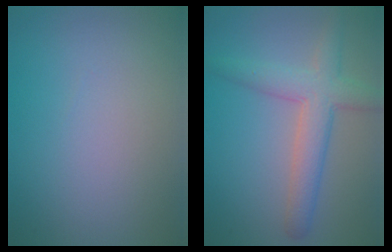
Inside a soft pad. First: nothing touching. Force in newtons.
{"total": 4.7, "press": 4.7, "slide": 0.2}